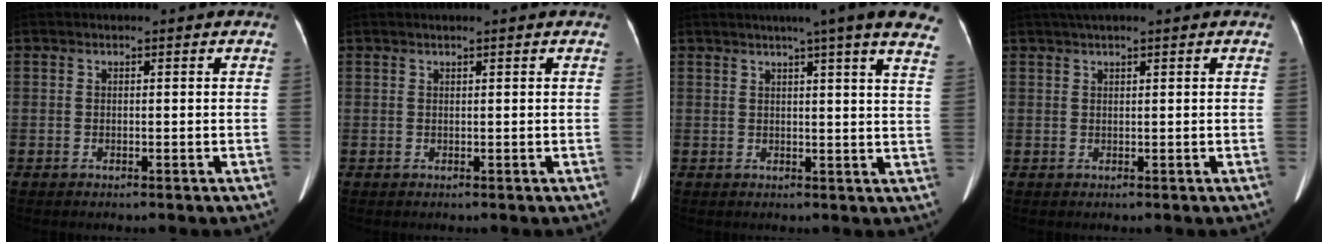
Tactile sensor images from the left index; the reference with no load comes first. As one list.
[{"total": 1.4, "force": [1.1, -0.1, 0.8], "torque": [-0.010, 0.017, 0.021]}, {"total": 16.6, "force": [13.3, -0.3, 9.8], "torque": [-0.133, -0.014, 0.142]}, {"total": 4.0, "force": [3.2, 0.2, 2.4], "torque": [-0.037, 0.033, 0.055]}]